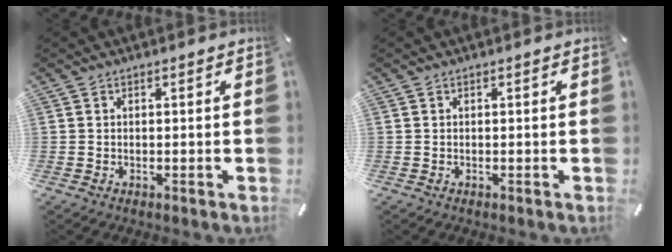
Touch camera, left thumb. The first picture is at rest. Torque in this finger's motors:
{"motor_torque": [-0.03, 0.03, -0.03, -0.03, 0.00]}